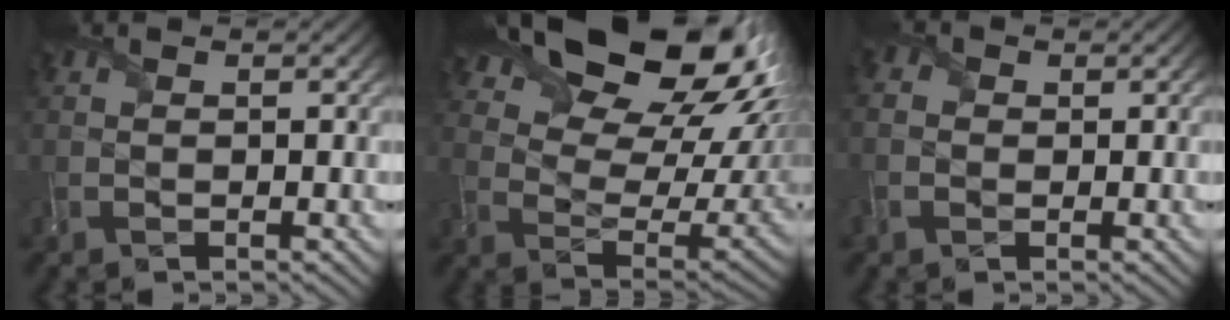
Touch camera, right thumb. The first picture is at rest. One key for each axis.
{"total": 19.8, "fx": 12.0, "fy": 10.2, "fz": 11.9, "tx": -0.220, "ty": 0.031, "tz": 0.187}
{"total": 3.0, "fx": -0.7, "fy": 2.6, "fz": 1.3, "tx": -0.049, "ty": -0.002, "tz": -0.018}